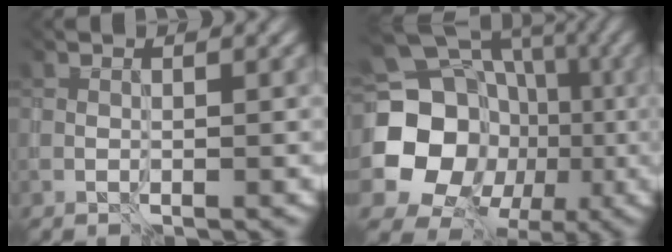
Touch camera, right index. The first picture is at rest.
{"total": 17.6, "force": [-0.3, 16.3, 6.7], "torque": [-0.141, 0.006, -0.027]}